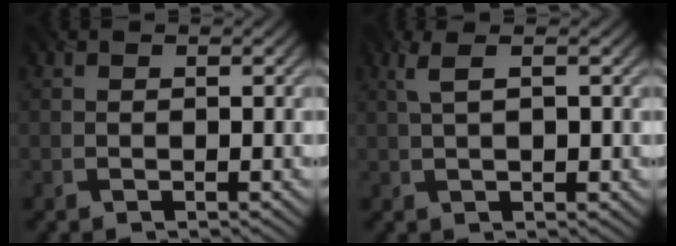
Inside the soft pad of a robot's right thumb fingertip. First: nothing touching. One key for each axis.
{"total": 3.1, "fx": 1.0, "fy": 0.7, "fz": 2.9, "tx": -0.067, "ty": 0.009, "tz": 0.021}